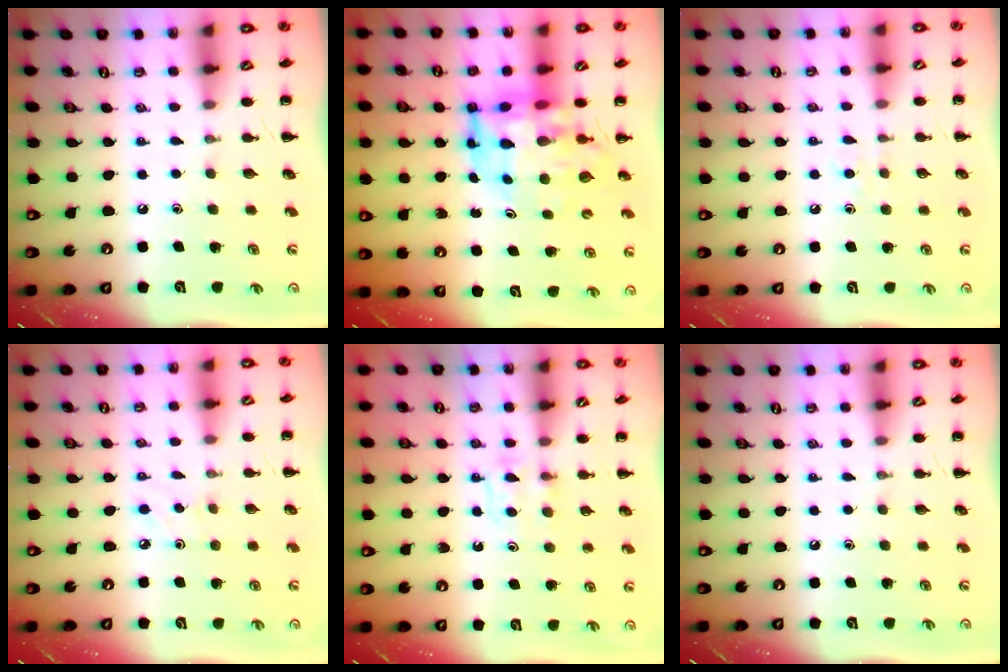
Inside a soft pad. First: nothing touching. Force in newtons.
{"total": 10.4, "press": 9.9, "slide": 3.1}
{"total": 2.9, "press": 2.7, "slide": 1.1}
{"total": 2.5, "press": 2.3, "slide": 0.9}
{"total": 5.2, "press": 4.9, "slide": 1.6}
{"total": 0.0}